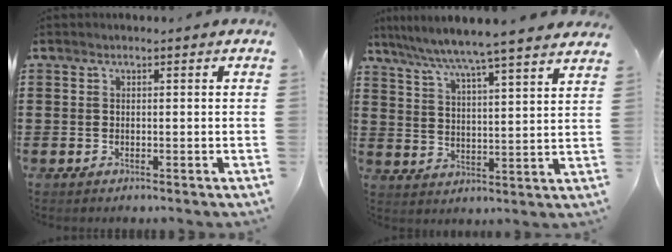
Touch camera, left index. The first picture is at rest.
{"total": 6.1, "force": [5.5, -1.2, 2.3], "torque": [-0.068, -0.040, 0.089]}